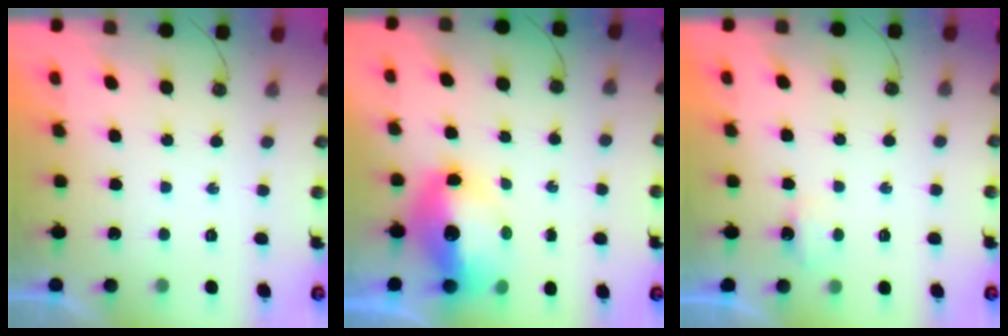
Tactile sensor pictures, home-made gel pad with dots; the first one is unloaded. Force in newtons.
{"total": 11.6, "press": 11.6, "slide": 1.3}
{"total": 3.0, "press": 2.9, "slide": 0.5}